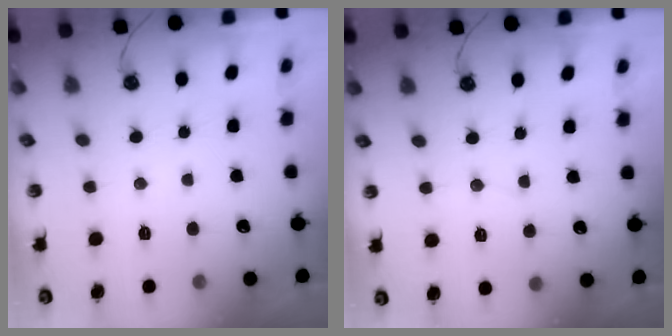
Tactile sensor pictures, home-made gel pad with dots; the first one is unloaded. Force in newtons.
{"total": 3.4, "press": 3.3, "slide": 0.4}